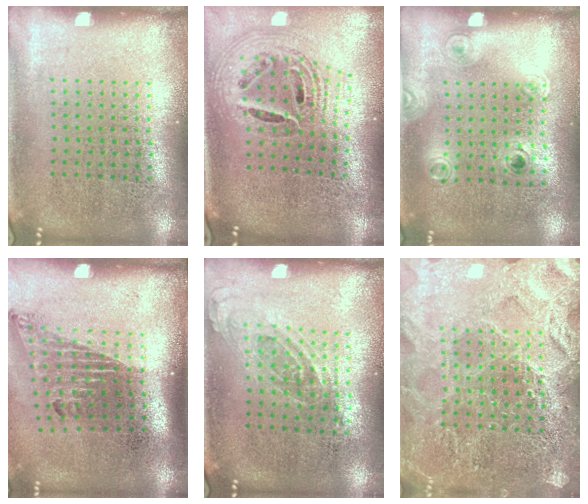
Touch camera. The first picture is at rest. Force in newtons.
{"total": 1.8, "press": 1.5, "slide": 1.1}
{"total": 1.1, "press": 0.8, "slide": 0.8}
{"total": 1.7, "press": 1.1, "slide": 1.3}
{"total": 0.8, "press": 0.7, "slide": 0.4}
{"total": 3.7, "press": 3.7, "slide": 0.4}